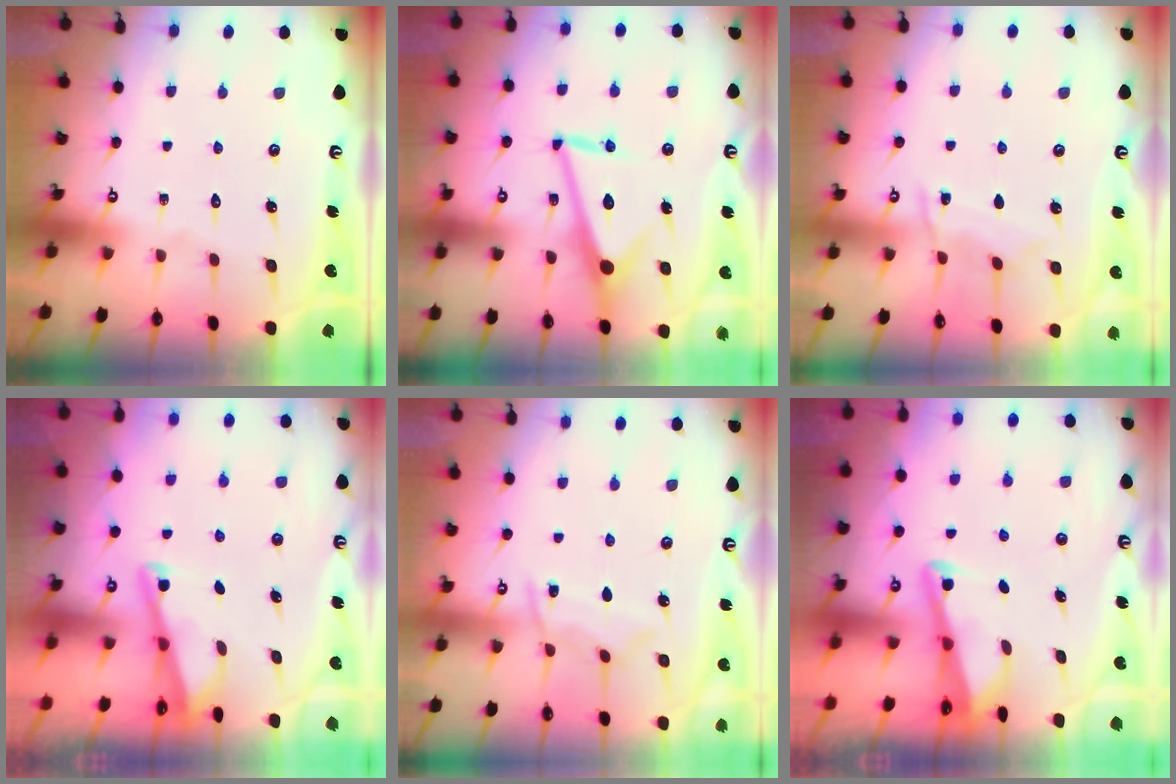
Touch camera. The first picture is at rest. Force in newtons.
{"total": 12.5, "press": 12.5, "slide": 0.6}
{"total": 7.4, "press": 7.4, "slide": 0.7}
{"total": 2.9, "press": 2.9, "slide": 0.2}
{"total": 6.8, "press": 6.7, "slide": 0.8}
{"total": 2.8, "press": 2.8, "slide": 0.4}